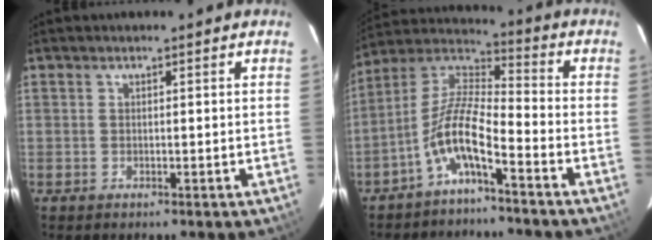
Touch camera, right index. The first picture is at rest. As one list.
[{"total": 9.2, "force": [-5.4, 1.8, 7.3], "torque": [-0.163, 0.014, -0.107]}]